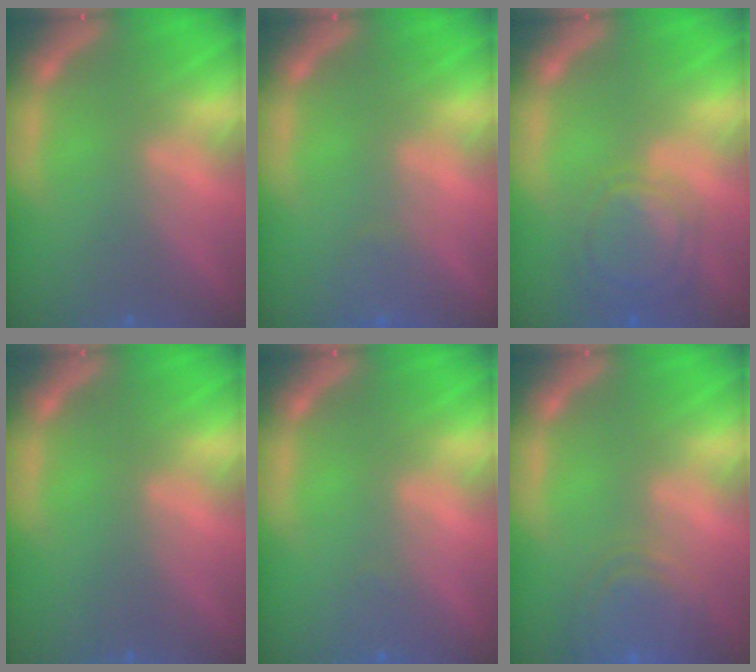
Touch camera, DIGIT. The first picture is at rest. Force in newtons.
{"total": 1.4}
{"total": 5.6}
{"total": 0.0}
{"total": 1.0}
{"total": 6.5}